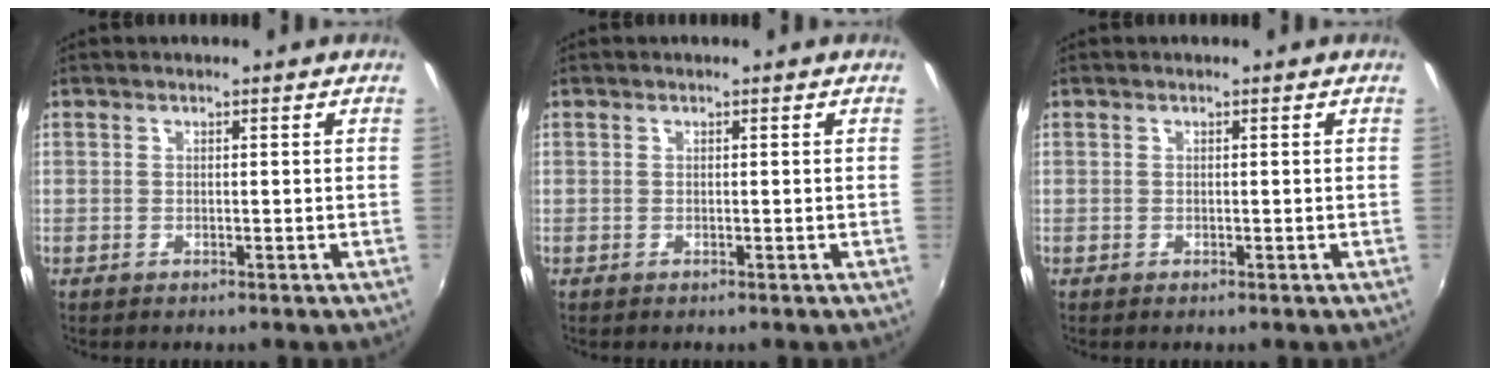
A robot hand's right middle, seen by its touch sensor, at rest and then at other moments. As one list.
[{"total": 0.0}, {"total": 0.0}]